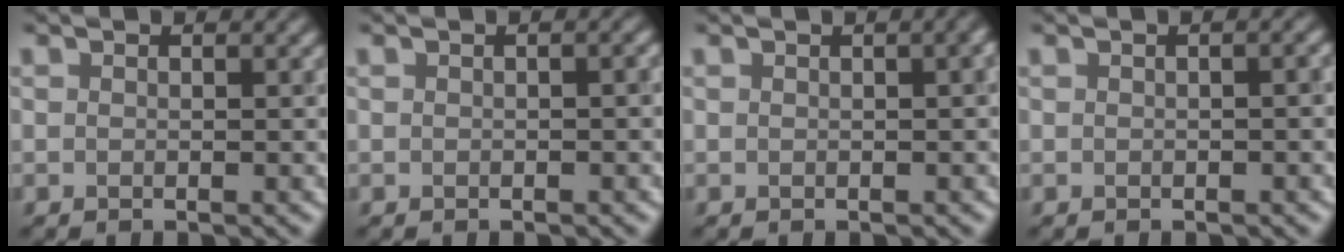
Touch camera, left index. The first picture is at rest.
{"total": 1.2, "force": [0.0, 0.2, 1.2], "torque": [-0.017, 0.003, 0.000]}
{"total": 2.6, "force": [0.5, 1.0, 2.3], "torque": [-0.012, 0.011, 0.007]}
{"total": 1.8, "force": [0.0, 0.6, 1.7], "torque": [-0.017, 0.003, 0.002]}